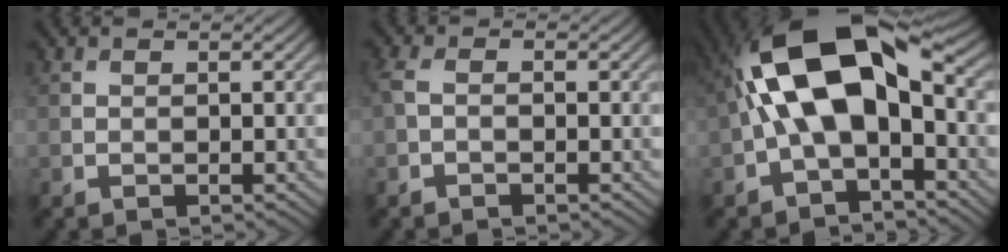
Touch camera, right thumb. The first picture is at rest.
{"total": 1.8, "force": [-0.5, 0.8, 1.5], "torque": [-0.039, 0.002, -0.016]}
{"total": 15.0, "force": [0.6, 7.4, 13.0], "torque": [-0.242, 0.028, -0.001]}